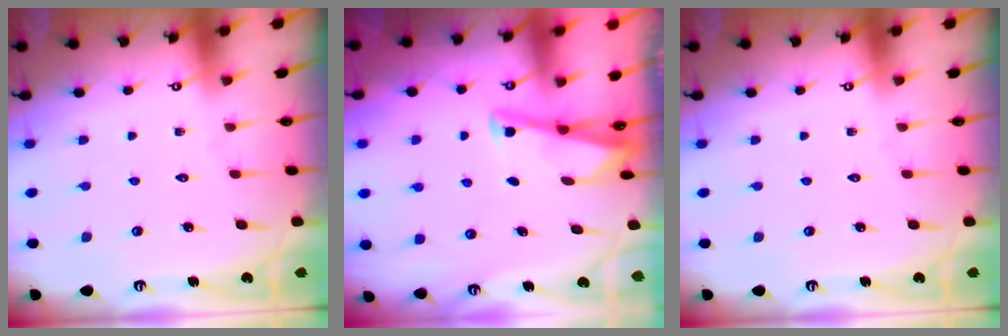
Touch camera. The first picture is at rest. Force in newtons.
{"total": 3.0, "press": 3.0, "slide": 0.3}
{"total": 0.0}